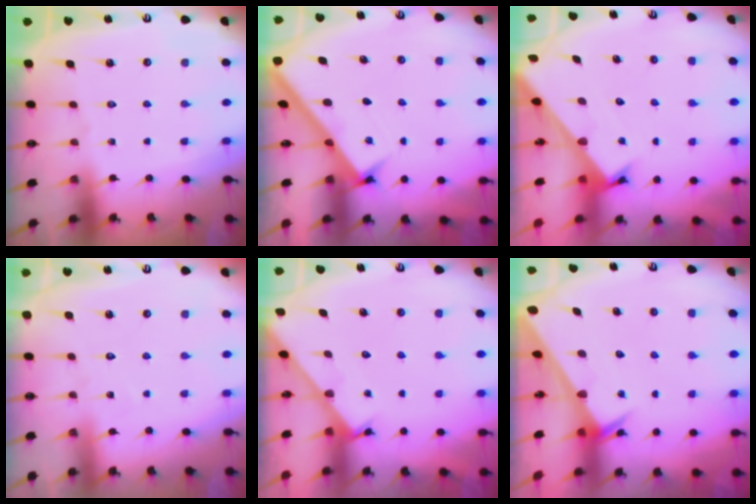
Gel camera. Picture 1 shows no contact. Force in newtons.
{"total": 2.5, "press": 2.5, "slide": 0.3}
{"total": 2.5, "press": 2.5, "slide": 0.3}
{"total": 5.3, "press": 5.2, "slide": 0.4}
{"total": 1.7, "press": 1.7, "slide": 0.1}
{"total": 2.4, "press": 2.4, "slide": 0.1}